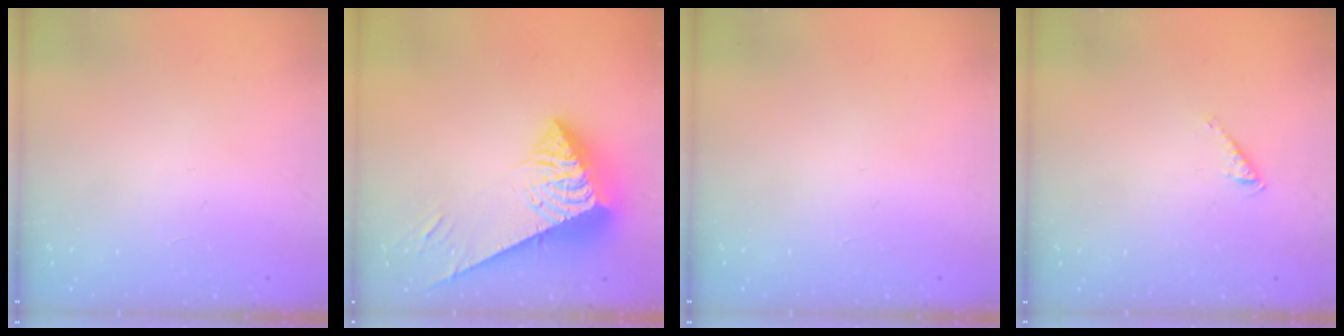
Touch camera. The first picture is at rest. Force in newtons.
{"total": 9.8, "press": 9.7, "slide": 1.1}
{"total": 0.0}
{"total": 2.7, "press": 2.6, "slide": 0.3}